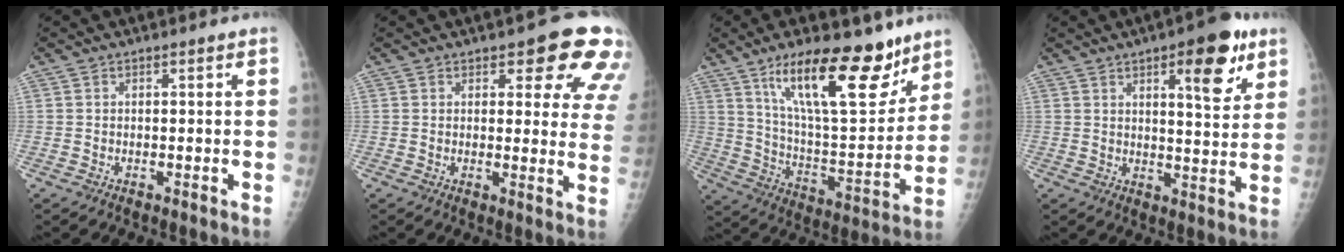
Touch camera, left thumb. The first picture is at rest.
{"total": 12.7, "force": [7.2, 5.1, 9.1], "torque": [-0.060, -0.035, 0.072]}
{"total": 22.4, "force": [14.0, 7.7, 15.6], "torque": [-0.207, -0.073, 0.241]}
{"total": 12.0, "force": [6.2, 4.0, 9.5], "torque": [-0.099, -0.028, 0.081]}